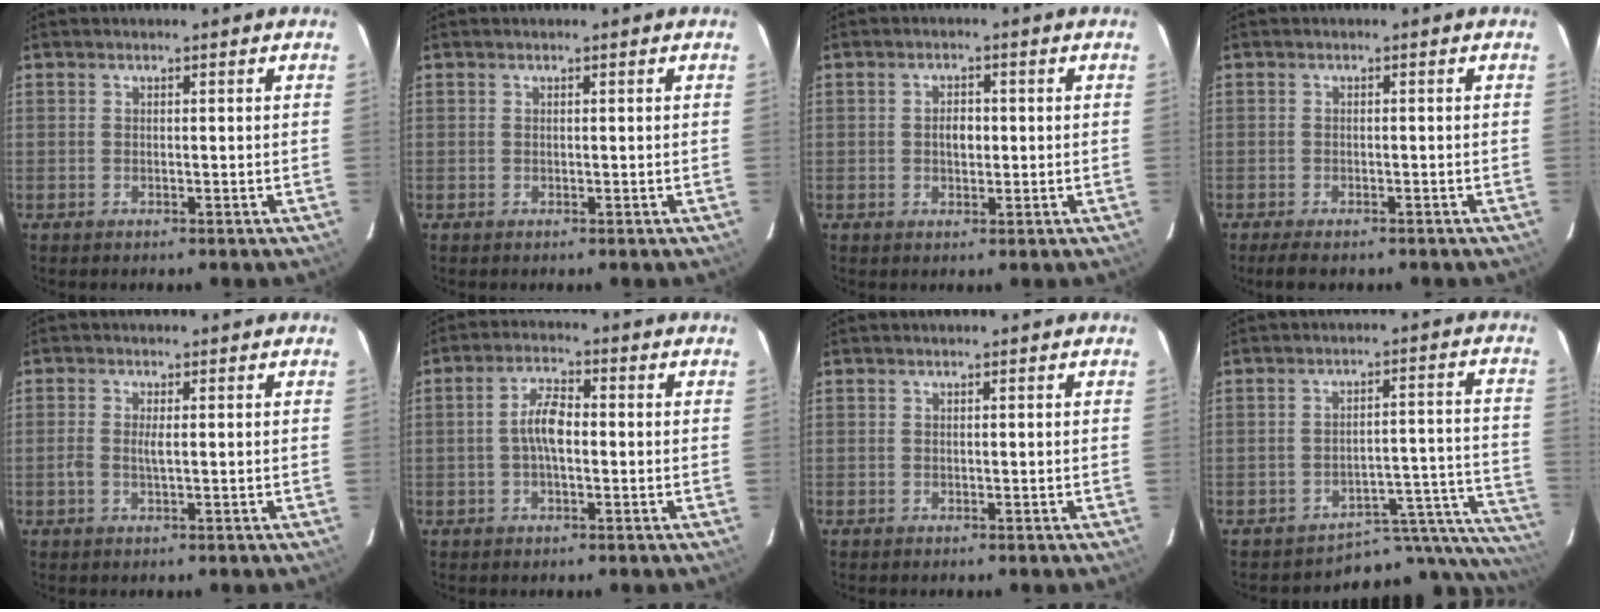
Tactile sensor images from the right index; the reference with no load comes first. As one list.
[{"total": 0.0}, {"total": 2.7, "force": [-0.1, 1.8, 2.0], "torque": [-0.033, 0.007, -0.002]}, {"total": 4.6, "force": [-3.7, 1.3, 2.4], "torque": [-0.053, -0.015, -0.060]}, {"total": 2.2, "force": [-0.2, 0.6, 2.2], "torque": [-0.046, 0.000, -0.005]}, {"total": 5.2, "force": [-0.5, 2.0, 4.7], "torque": [-0.093, 0.012, -0.010]}, {"total": 0.0}, {"total": 13.9, "force": [-12.4, 4.8, 4.2], "torque": [-0.019, 0.037, -0.166]}]